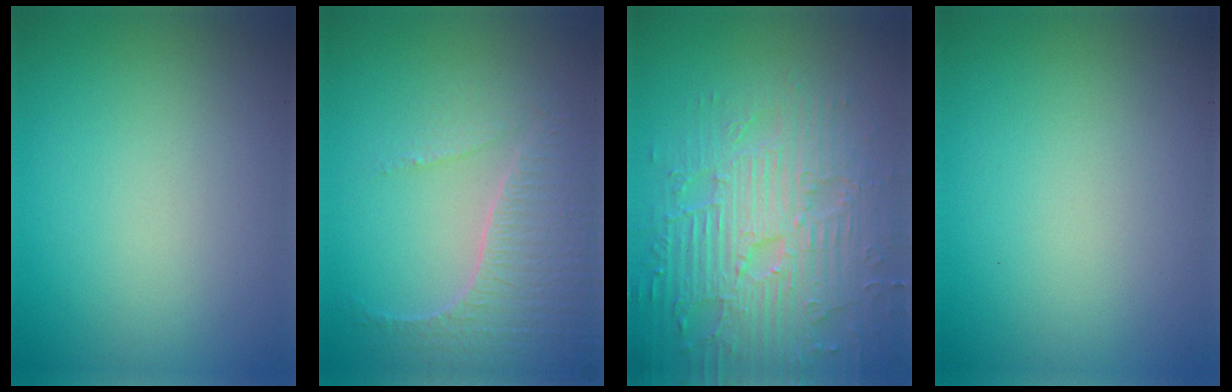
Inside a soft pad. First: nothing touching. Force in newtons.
{"total": 4.2, "press": 4.0, "slide": 1.3}
{"total": 7.7, "press": 5.9, "slide": 4.8}
{"total": 0.0}